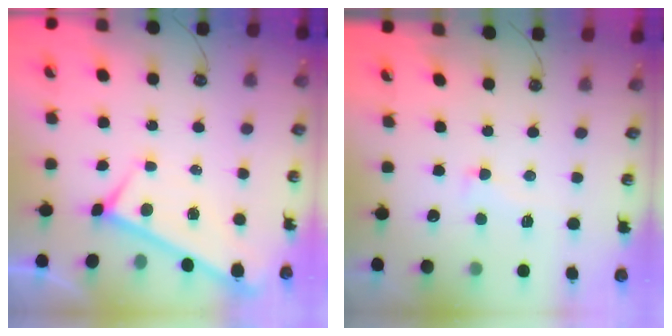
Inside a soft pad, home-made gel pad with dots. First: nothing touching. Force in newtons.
{"total": 1.8, "press": 1.5, "slide": 1.0}